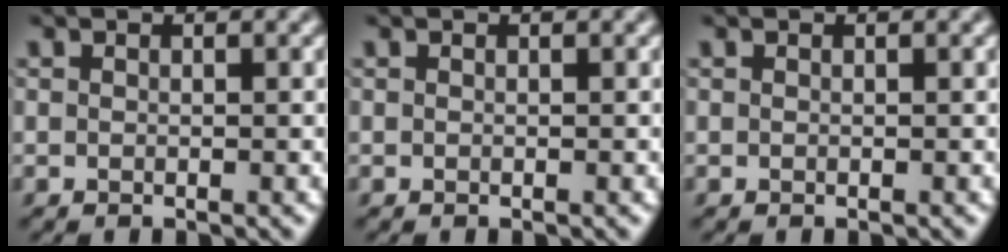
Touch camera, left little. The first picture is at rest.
{"total": 0.0}
{"total": 0.0}